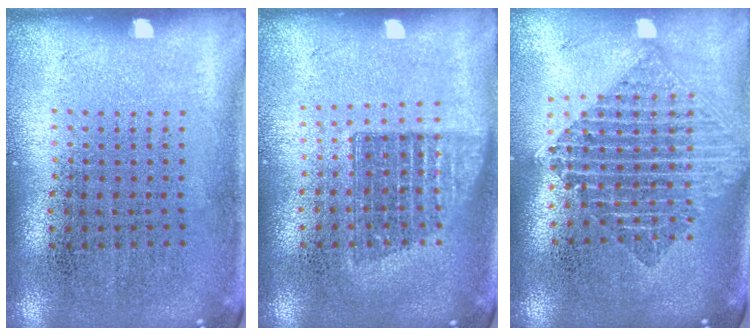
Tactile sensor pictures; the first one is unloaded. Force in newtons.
{"total": 1.4, "press": 1.2, "slide": 0.8}
{"total": 2.2, "press": 1.7, "slide": 1.4}